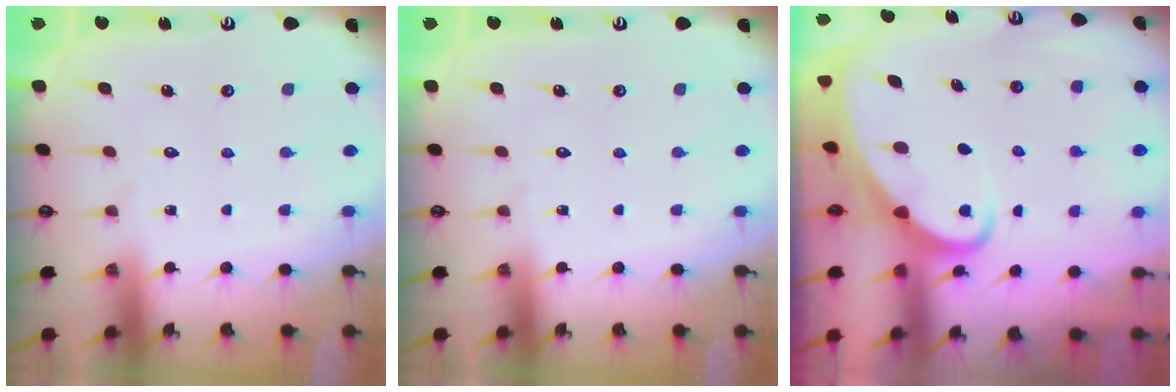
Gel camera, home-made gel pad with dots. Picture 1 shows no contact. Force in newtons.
{"total": 0.0}
{"total": 3.0, "press": 3.0, "slide": 0.4}